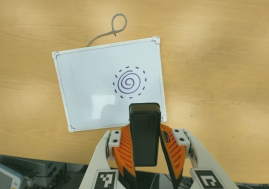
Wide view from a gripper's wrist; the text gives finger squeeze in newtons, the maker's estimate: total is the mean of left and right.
{"total": 7.2, "left": 6.0, "right": 8.4}